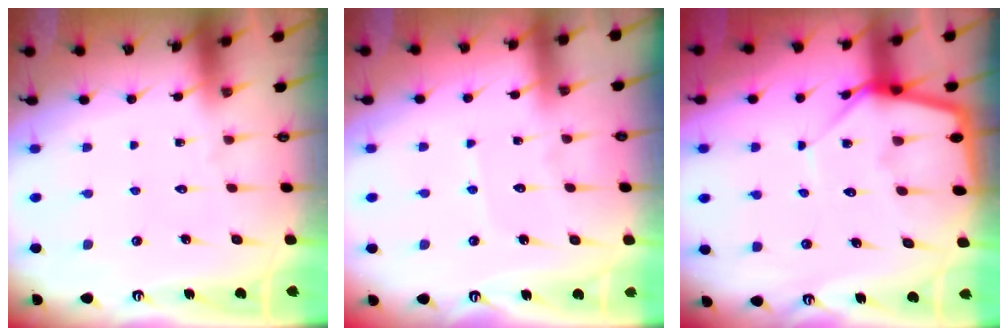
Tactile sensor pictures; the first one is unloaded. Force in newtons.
{"total": 3.5, "press": 3.4, "slide": 0.5}
{"total": 9.2, "press": 9.1, "slide": 0.5}